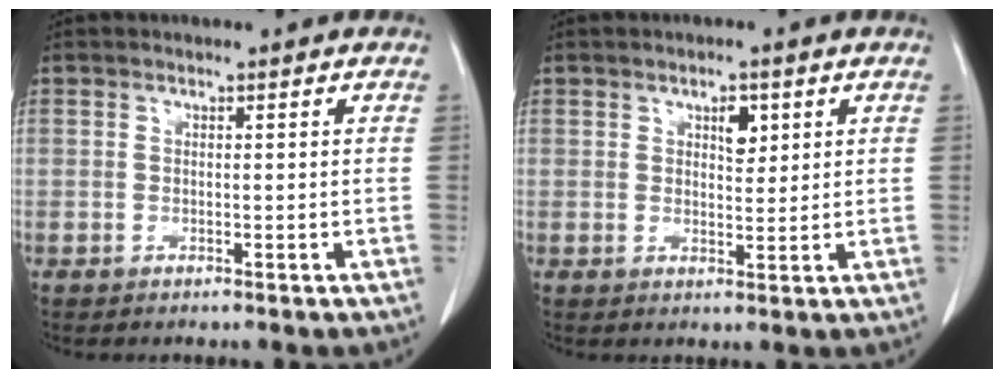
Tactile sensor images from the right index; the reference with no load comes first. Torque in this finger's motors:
{"motor_torque": [0.06, 0.04, 0.07, 0.03]}